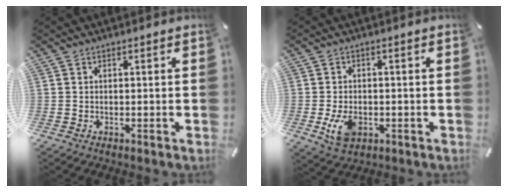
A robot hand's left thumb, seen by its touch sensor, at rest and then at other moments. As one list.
[{"total": 6.3, "force": [-1.8, 4.1, 4.4], "torque": [-0.097, -0.003, -0.035]}]